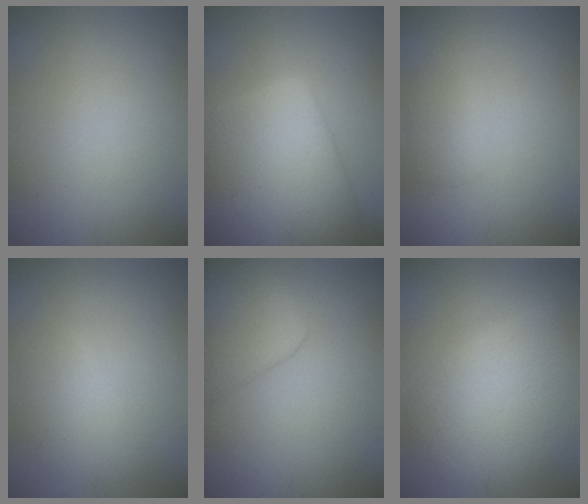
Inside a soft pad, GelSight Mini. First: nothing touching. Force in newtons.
{"total": 11.2, "press": 11.2, "slide": 0.4}
{"total": 1.8, "press": 1.8, "slide": 0.0}
{"total": 2.8, "press": 2.7, "slide": 0.2}
{"total": 4.6, "press": 4.6, "slide": 0.2}
{"total": 6.8, "press": 6.8, "slide": 0.5}